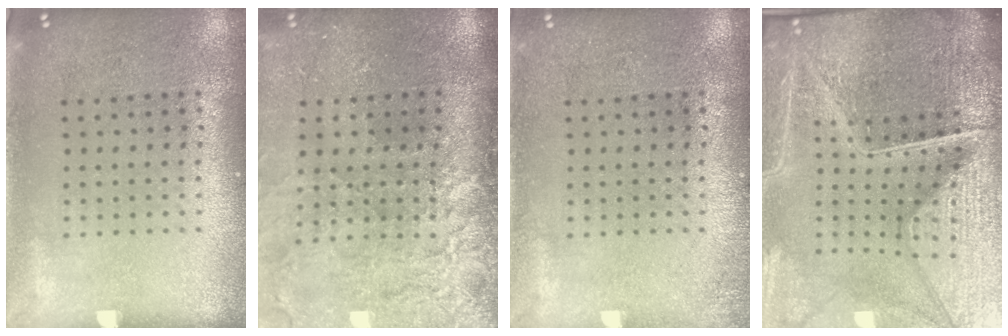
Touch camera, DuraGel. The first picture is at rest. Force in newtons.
{"total": 4.6, "press": 3.7, "slide": 2.8}
{"total": 1.0, "press": 1.0, "slide": 0.3}
{"total": 6.9, "press": 6.1, "slide": 3.2}